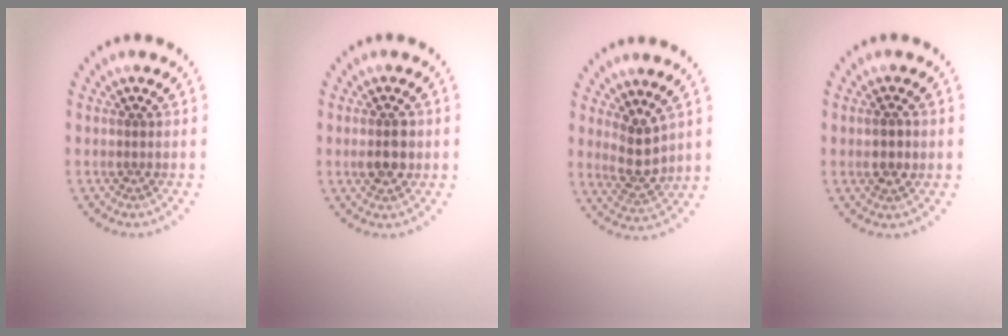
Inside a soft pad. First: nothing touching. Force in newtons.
{"total": 2.9, "press": 2.9, "slide": 0.1}
{"total": 3.0, "press": 2.6, "slide": 1.3}
{"total": 1.5, "press": 1.5, "slide": 0.2}